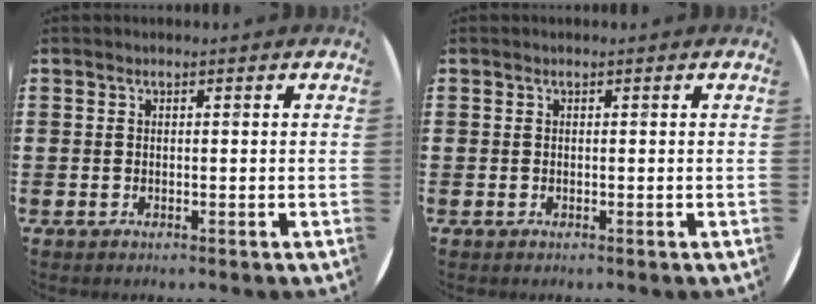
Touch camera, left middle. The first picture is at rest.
{"total": 0.0}